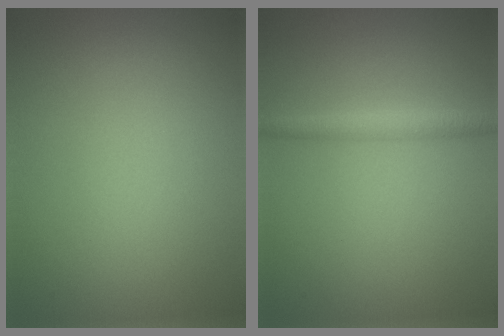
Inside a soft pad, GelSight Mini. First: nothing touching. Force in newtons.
{"total": 1.9, "press": 1.9, "slide": 0.0}